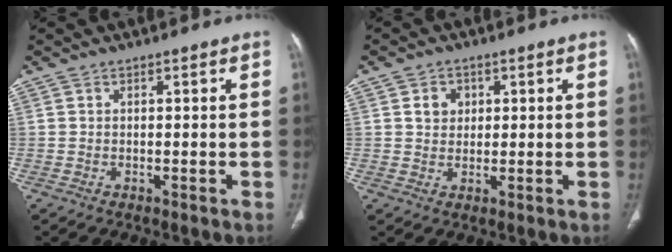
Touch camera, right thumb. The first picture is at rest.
{"total": 3.5, "force": [1.1, 3.0, 1.5], "torque": [-0.007, -0.003, 0.019]}